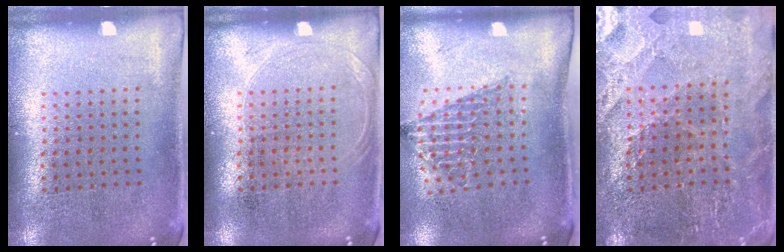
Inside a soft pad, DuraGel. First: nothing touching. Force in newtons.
{"total": 0.9, "press": 0.8, "slide": 0.3}
{"total": 1.3, "press": 1.0, "slide": 0.9}
{"total": 2.7, "press": 2.6, "slide": 0.4}